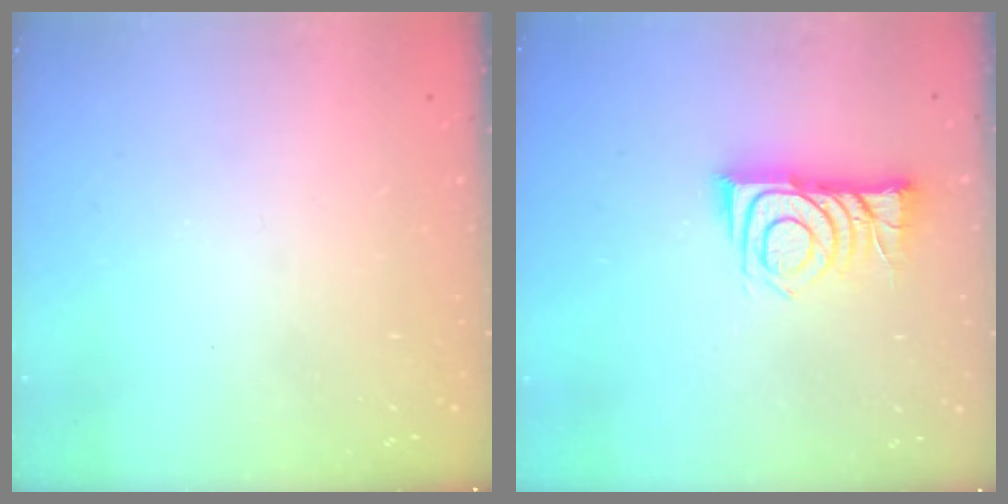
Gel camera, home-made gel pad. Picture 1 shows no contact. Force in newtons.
{"total": 9.6, "press": 9.5, "slide": 1.0}